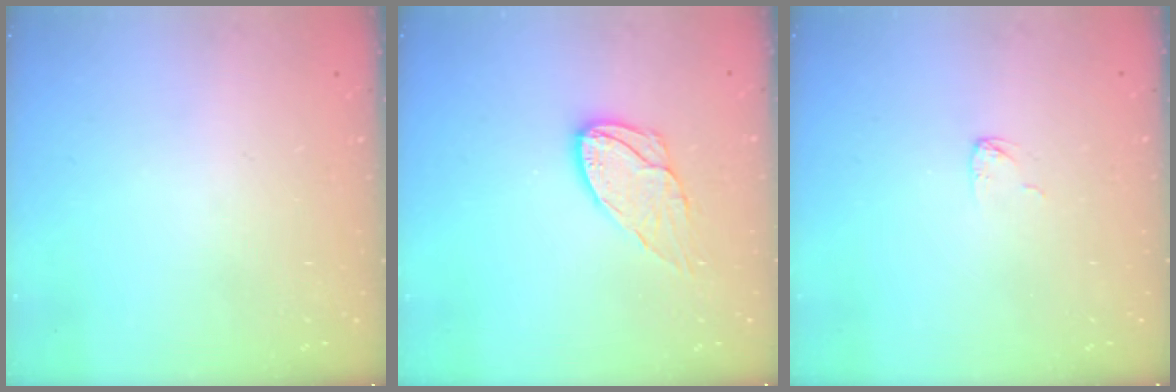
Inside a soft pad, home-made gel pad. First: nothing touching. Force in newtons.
{"total": 10.2, "press": 10.2, "slide": 0.9}
{"total": 3.2, "press": 3.1, "slide": 0.3}